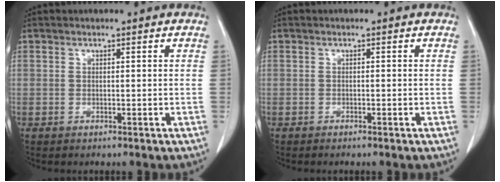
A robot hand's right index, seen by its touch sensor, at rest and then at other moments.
{"total": 0.6, "force": [-0.2, 0.2, 0.5], "torque": [-0.014, 0.000, -0.004]}